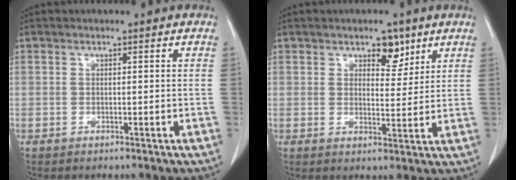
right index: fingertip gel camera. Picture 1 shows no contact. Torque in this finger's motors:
{"motor_torque": [0.03, 0.14, 0.05, 0.00]}